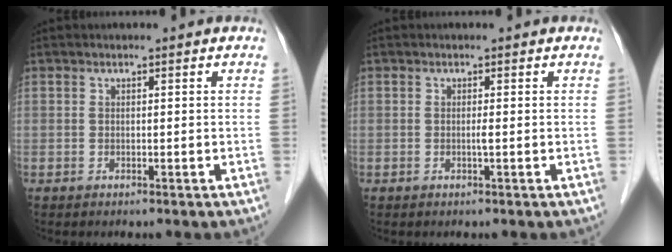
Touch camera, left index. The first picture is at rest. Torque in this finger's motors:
{"motor_torque": [0.19, 0.02, 0.00, 0.01]}